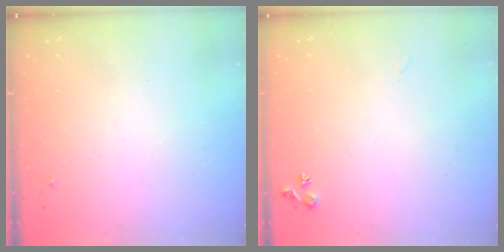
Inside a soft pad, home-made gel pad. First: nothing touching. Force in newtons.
{"total": 6.6, "press": 6.6, "slide": 0.6}